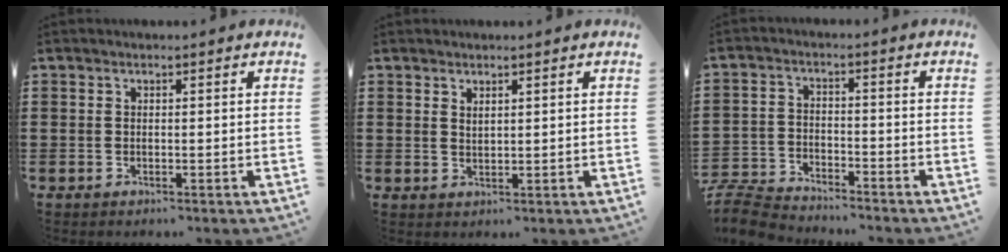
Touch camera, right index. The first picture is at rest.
{"total": 1.2, "force": [1.0, 0.4, 0.4], "torque": [-0.008, 0.002, 0.019]}
{"total": 6.1, "force": [-6.0, 0.8, 0.8], "torque": [-0.037, 0.002, -0.125]}